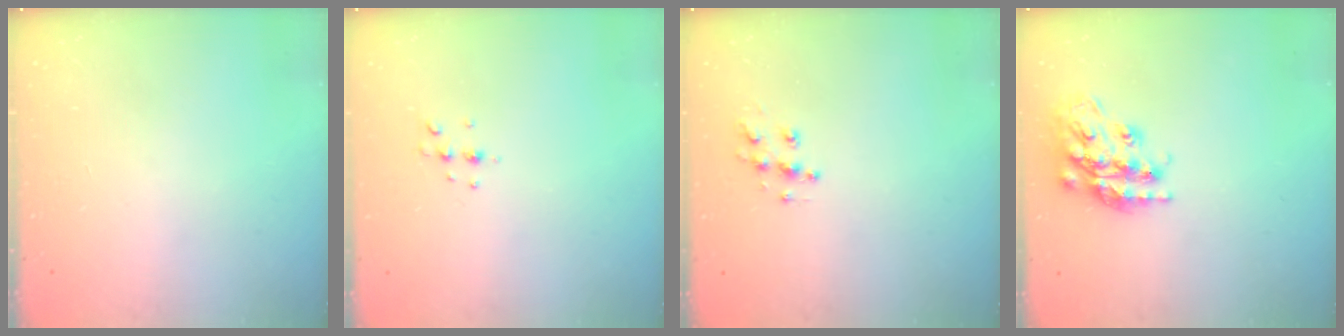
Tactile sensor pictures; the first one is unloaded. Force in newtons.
{"total": 3.7, "press": 3.6, "slide": 0.7}
{"total": 7.5, "press": 7.5, "slide": 0.1}
{"total": 17.8, "press": 17.7, "slide": 1.3}